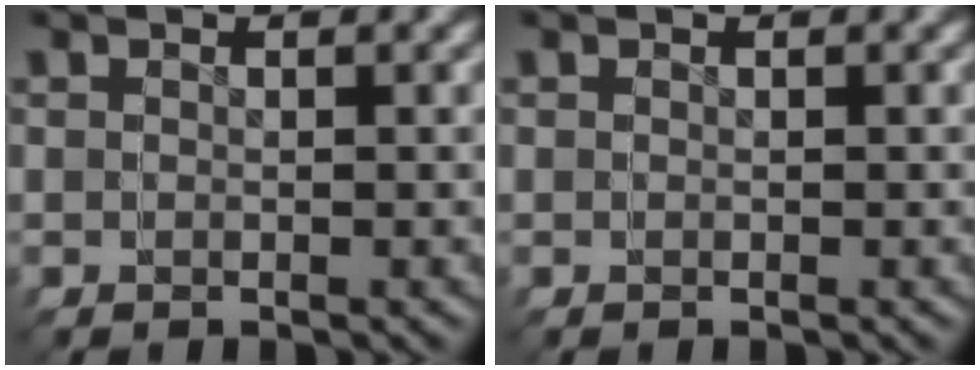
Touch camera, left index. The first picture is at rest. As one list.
[{"total": 0.0}]